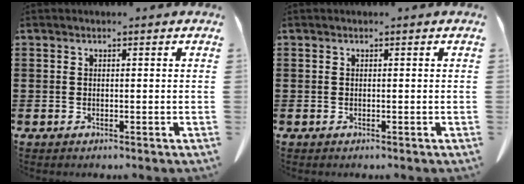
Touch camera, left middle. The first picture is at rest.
{"total": 0.0}